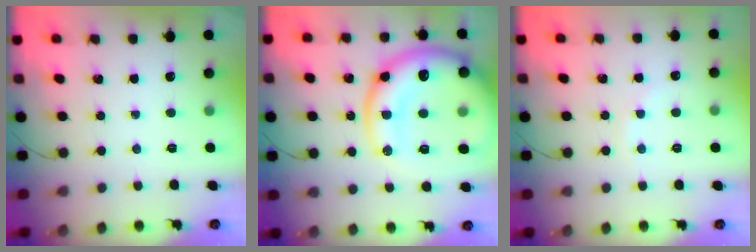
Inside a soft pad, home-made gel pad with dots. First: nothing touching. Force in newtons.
{"total": 25.1, "press": 24.8, "slide": 3.9}
{"total": 3.4, "press": 3.2, "slide": 1.0}